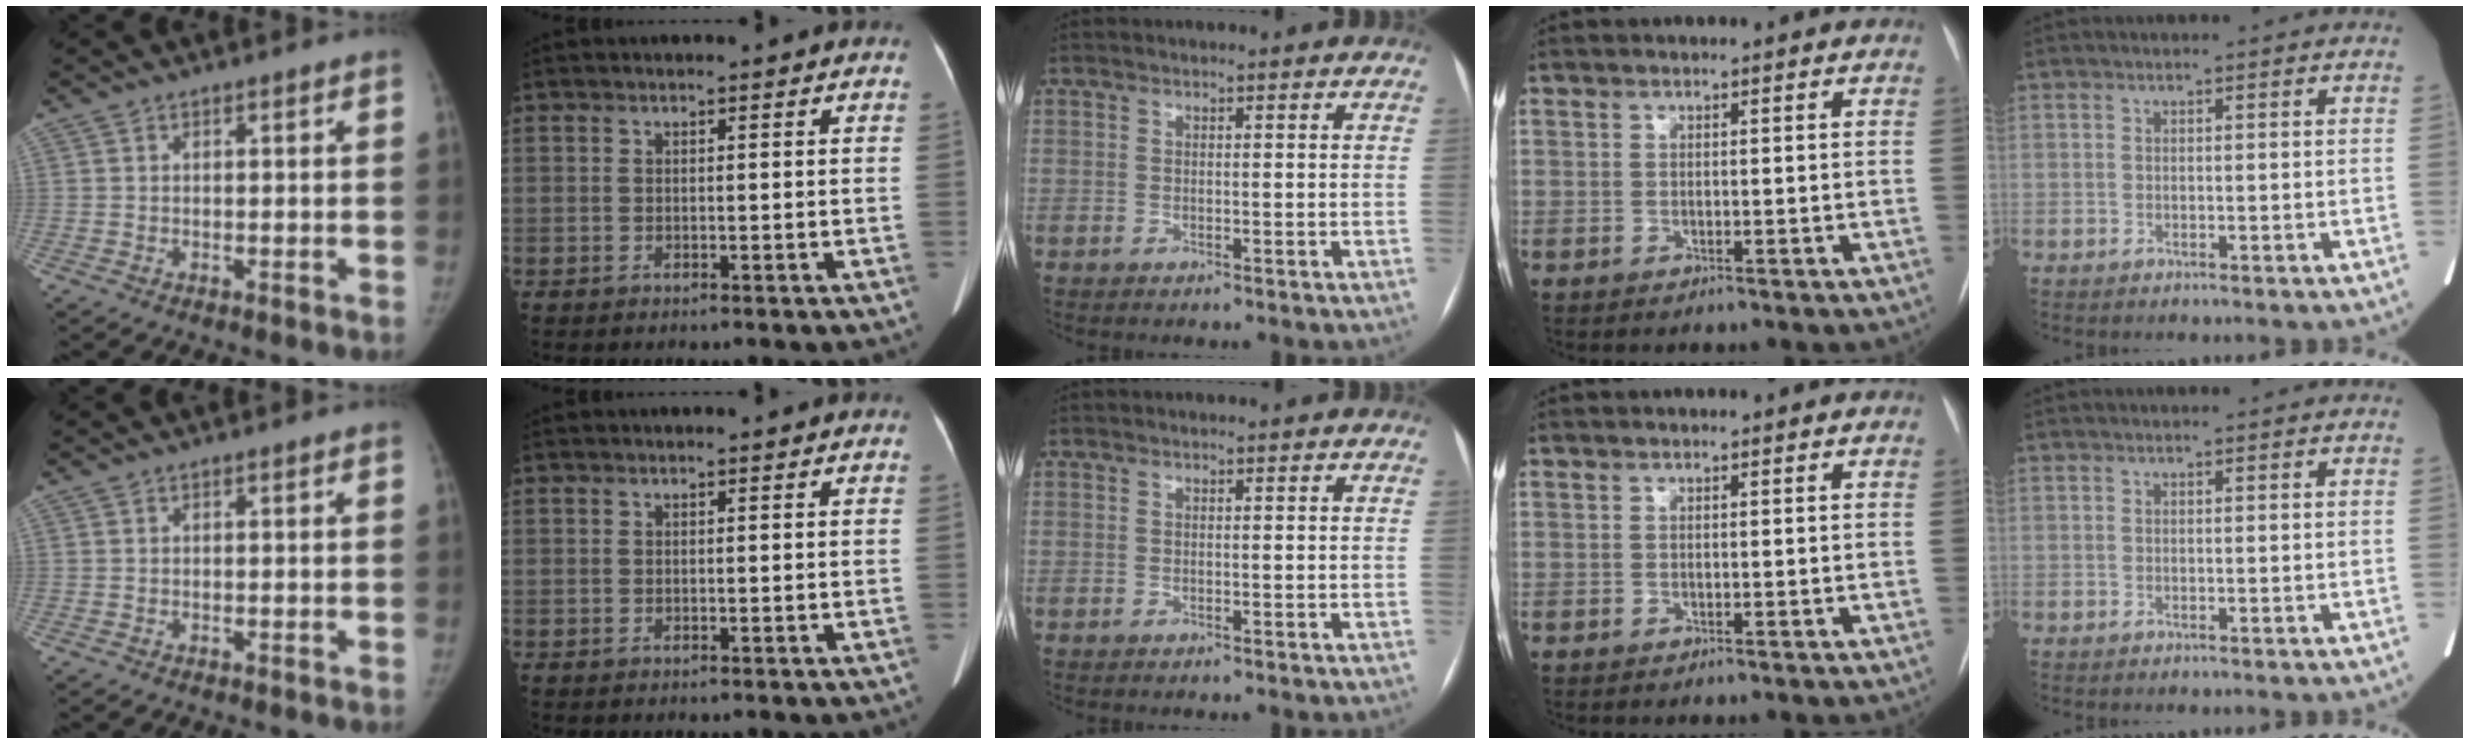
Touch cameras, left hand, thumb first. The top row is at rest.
{}